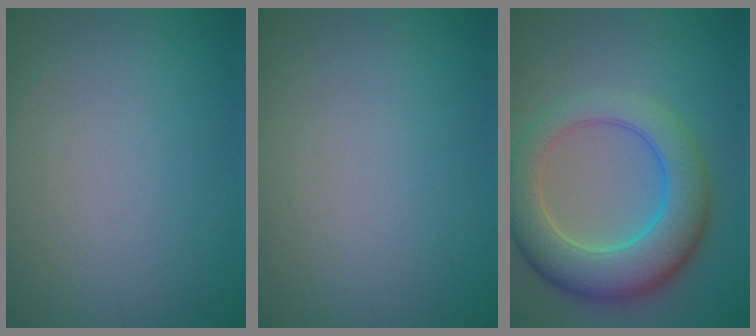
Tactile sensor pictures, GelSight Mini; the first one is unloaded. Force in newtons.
{"total": 0.0}
{"total": 8.0, "press": 8.0, "slide": 0.3}